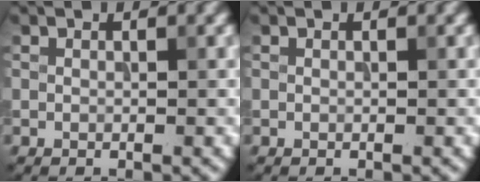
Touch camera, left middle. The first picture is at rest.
{"total": 0.0}